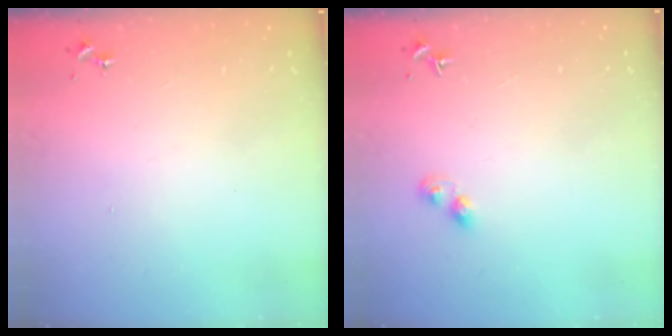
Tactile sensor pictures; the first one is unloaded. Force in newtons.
{"total": 4.3, "press": 4.2, "slide": 0.5}